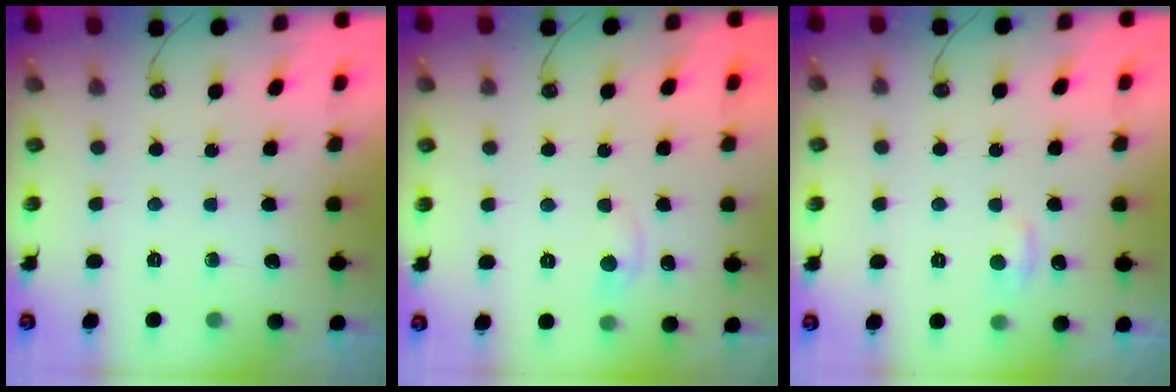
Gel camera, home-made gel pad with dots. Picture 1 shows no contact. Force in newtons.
{"total": 1.1, "press": 1.0, "slide": 0.5}
{"total": 1.1, "press": 0.8, "slide": 0.7}